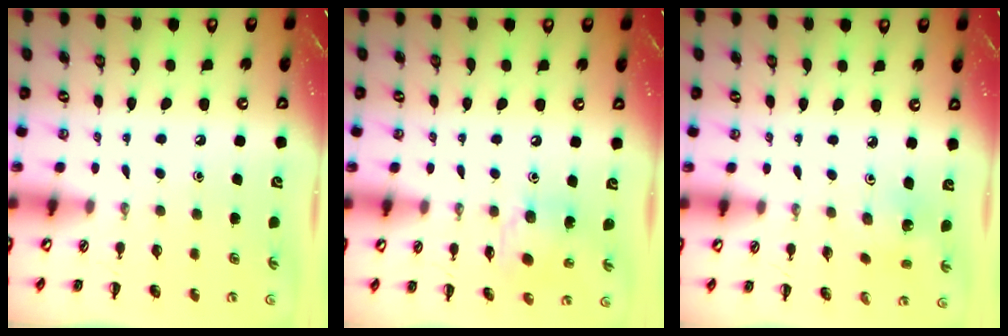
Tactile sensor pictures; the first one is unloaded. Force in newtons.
{"total": 6.9, "press": 6.9, "slide": 0.5}
{"total": 2.3, "press": 2.2, "slide": 0.7}